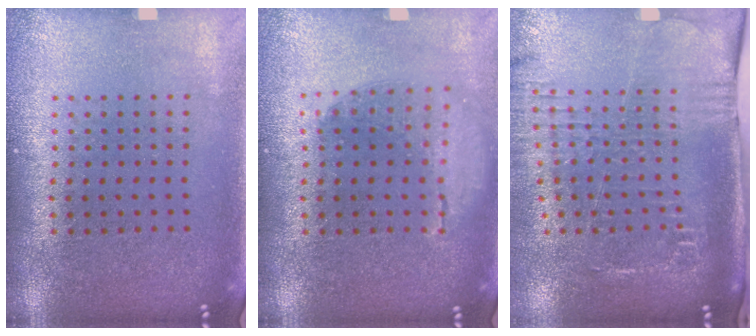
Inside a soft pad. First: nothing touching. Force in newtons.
{"total": 1.2, "press": 1.2, "slide": 0.3}
{"total": 2.6, "press": 2.1, "slide": 1.6}